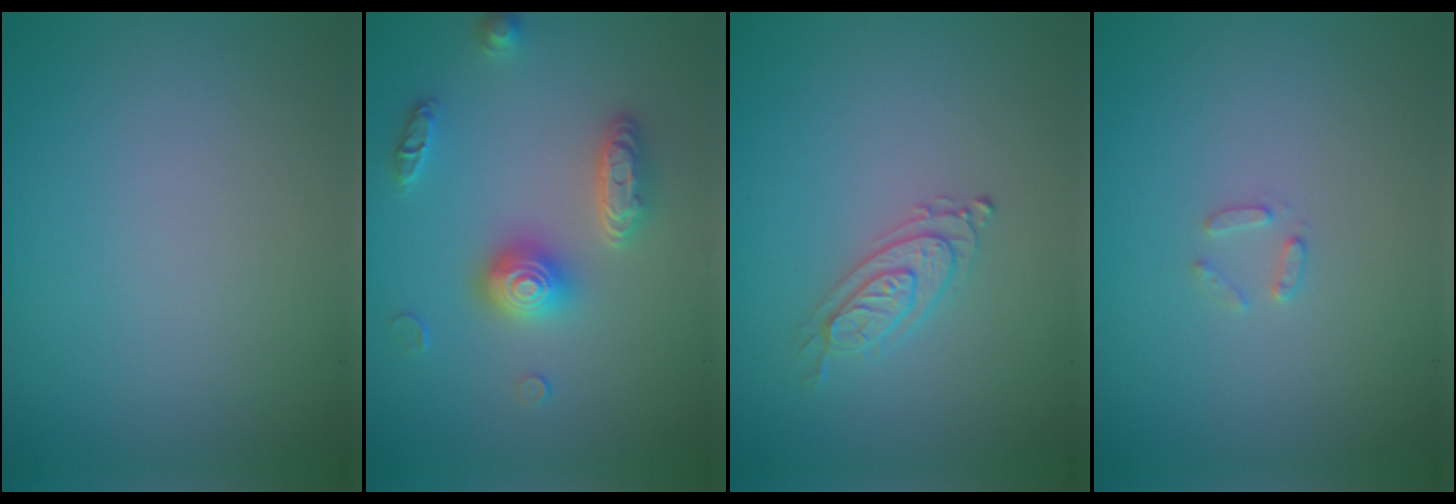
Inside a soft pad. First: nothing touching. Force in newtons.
{"total": 3.7, "press": 3.5, "slide": 1.3}
{"total": 2.2, "press": 2.1, "slide": 0.6}
{"total": 1.0, "press": 1.0, "slide": 0.2}